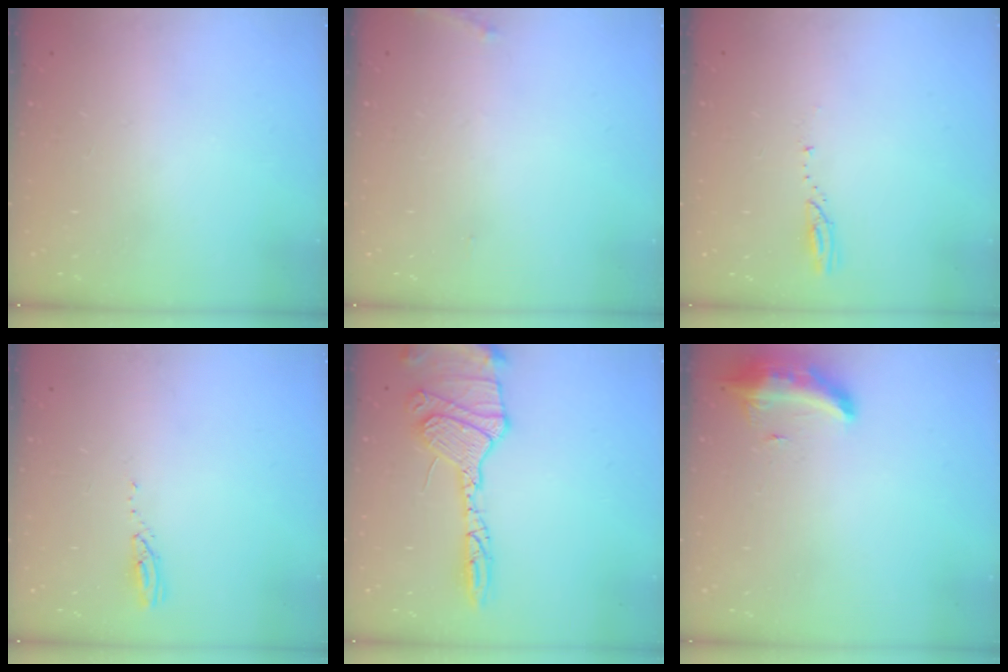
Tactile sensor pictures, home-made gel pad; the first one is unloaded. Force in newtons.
{"total": 5.2, "press": 4.9, "slide": 1.8}
{"total": 3.3, "press": 3.3, "slide": 0.3}
{"total": 3.2, "press": 3.2, "slide": 0.2}
{"total": 17.9, "press": 17.7, "slide": 2.5}
{"total": 12.2, "press": 9.7, "slide": 7.4}